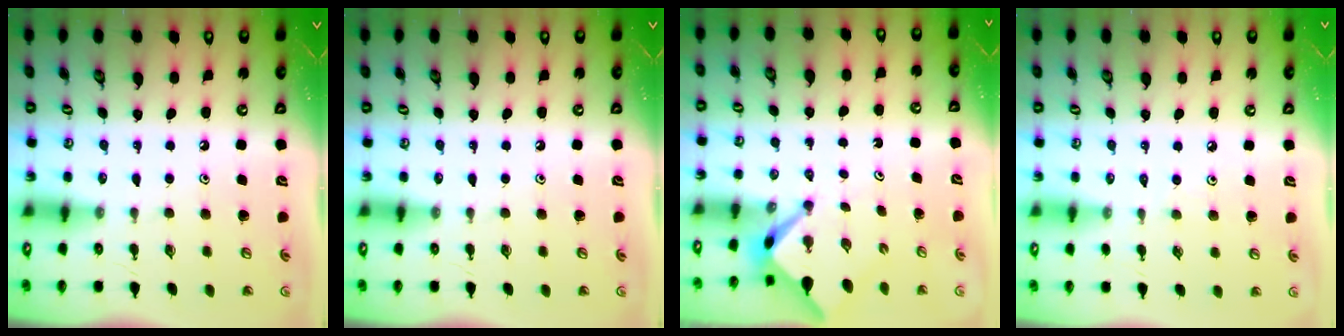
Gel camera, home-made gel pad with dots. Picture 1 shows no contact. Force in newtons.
{"total": 0.0}
{"total": 2.4, "press": 2.4, "slide": 0.2}
{"total": 2.2, "press": 2.1, "slide": 0.5}